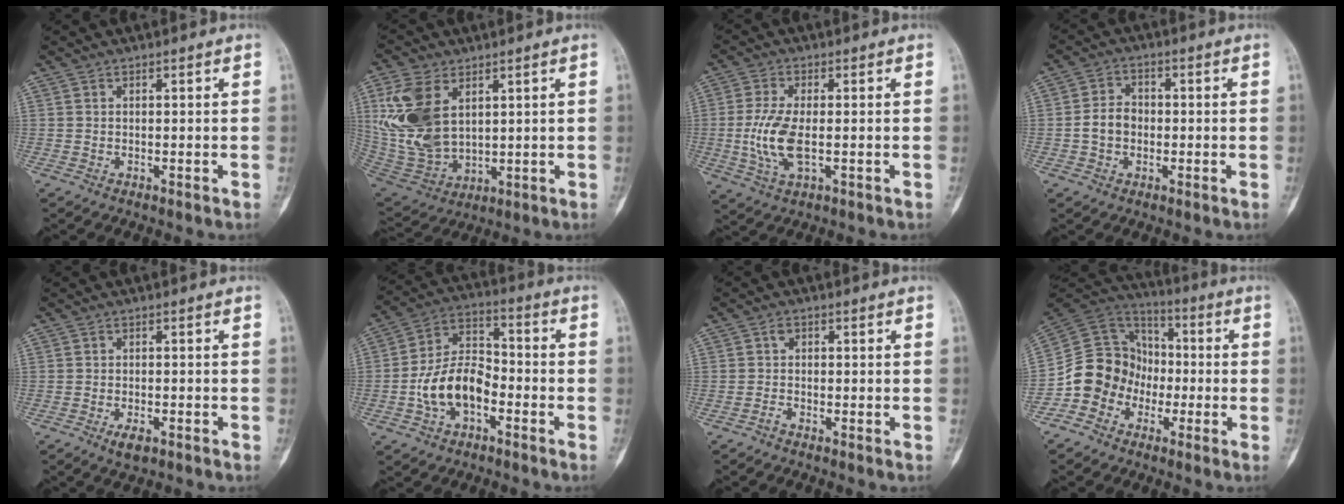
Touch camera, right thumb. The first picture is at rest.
{"total": 15.5, "force": [4.6, 9.7, 11.1], "torque": [-0.225, -0.019, 0.107]}
{"total": 8.7, "force": [-1.1, 3.8, 7.8], "torque": [-0.177, -0.006, -0.019]}
{"total": 5.2, "force": [-0.9, 4.1, 3.1], "torque": [-0.042, 0.019, -0.022]}
{"total": 2.9, "force": [-1.6, 1.3, 2.1], "torque": [-0.032, 0.002, -0.025]}
{"total": 12.3, "force": [-3.8, 7.7, 8.9], "torque": [-0.150, 0.044, -0.077]}
{"total": 1.2, "force": [-0.7, 0.9, 0.6], "torque": [-0.001, 0.009, -0.020]}
{"total": 13.3, "force": [-4.6, 11.8, 4.0], "torque": [-0.027, 0.075, -0.087]}